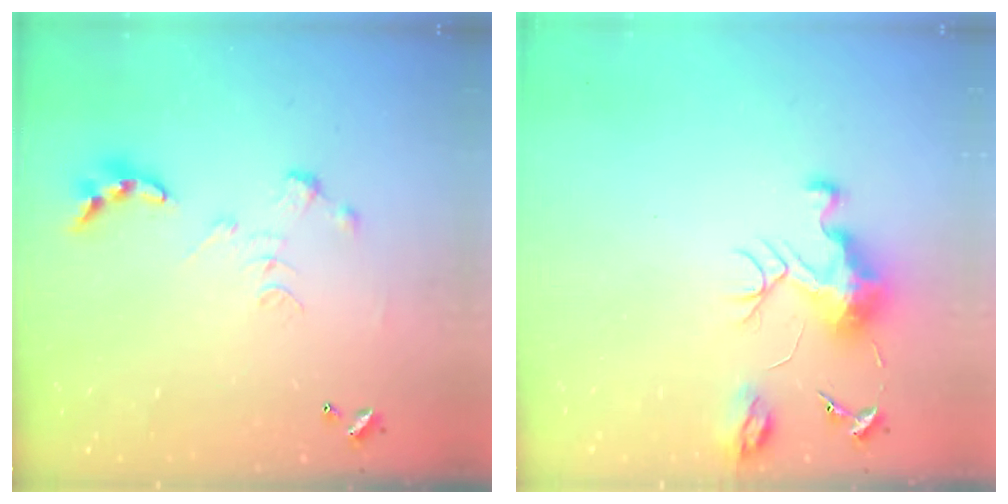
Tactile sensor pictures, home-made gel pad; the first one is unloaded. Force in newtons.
{"total": 9.5, "press": 9.5, "slide": 0.4}